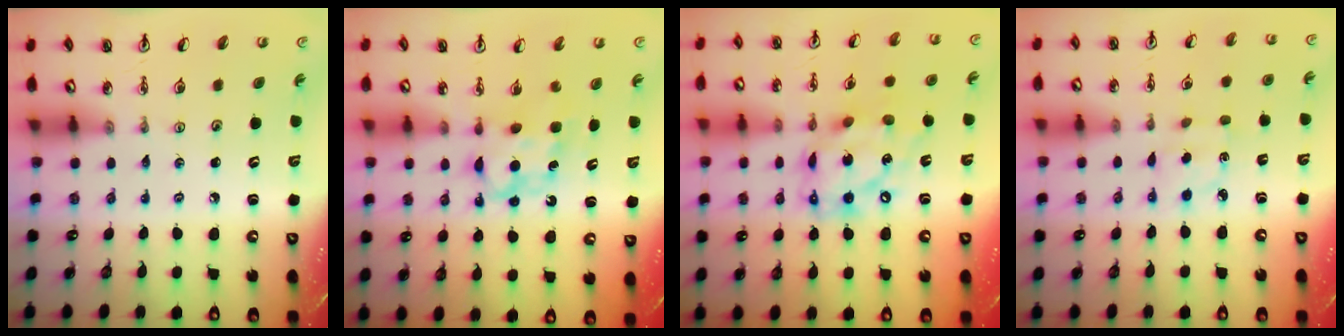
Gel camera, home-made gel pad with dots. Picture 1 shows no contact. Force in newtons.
{"total": 7.0, "press": 7.0, "slide": 0.4}
{"total": 16.0, "press": 16.0, "slide": 1.4}
{"total": 2.9, "press": 2.8, "slide": 0.7}